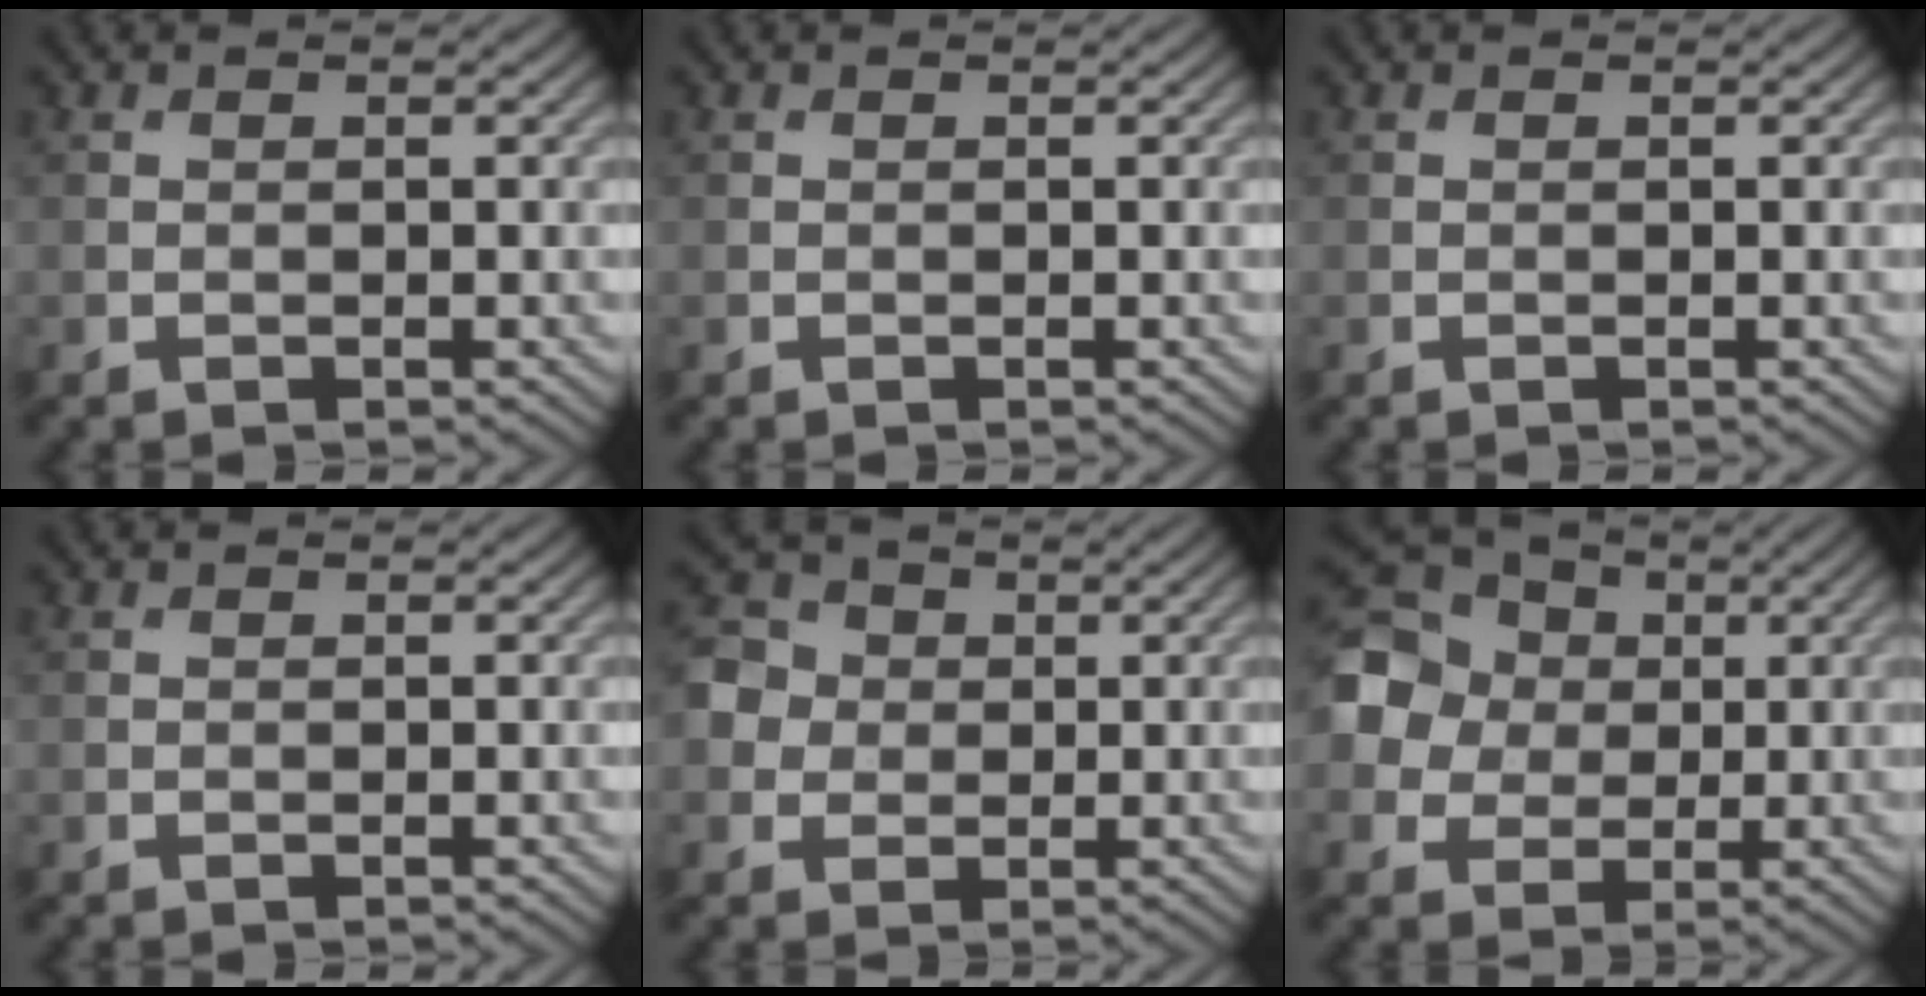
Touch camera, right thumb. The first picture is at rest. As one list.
[{"total": 0.0}, {"total": 0.0}, {"total": 0.0}, {"total": 4.9, "force": [0.4, 4.5, 1.9], "torque": [-0.054, 0.009, -0.004]}, {"total": 12.2, "force": [1.7, 10.9, 5.2], "torque": [-0.177, 0.023, 0.014]}]